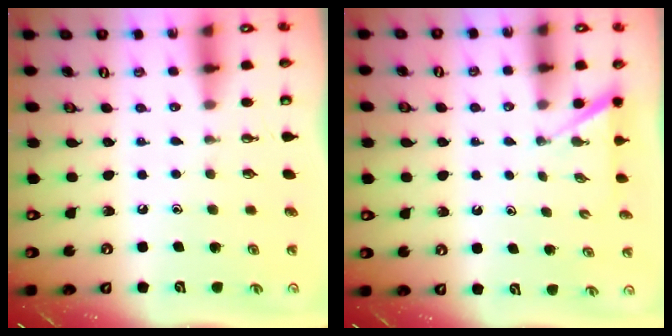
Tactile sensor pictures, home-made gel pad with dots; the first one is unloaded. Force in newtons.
{"total": 1.2, "press": 1.2, "slide": 0.1}